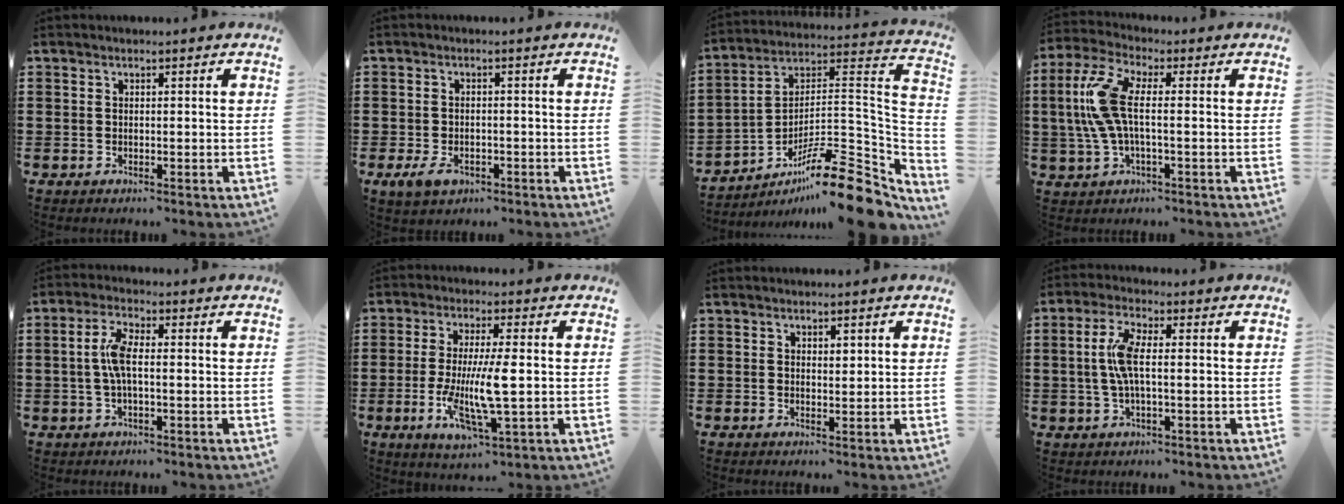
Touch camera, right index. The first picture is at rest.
{"total": 2.9, "force": [-1.4, 1.7, 1.8], "torque": [-0.047, -0.005, -0.031]}
{"total": 16.3, "force": [-11.3, 3.1, 11.4], "torque": [-0.155, 0.037, -0.202]}
{"total": 9.5, "force": [0.1, 3.5, 8.8], "torque": [-0.208, -0.013, -0.006]}
{"total": 5.3, "force": [-0.1, 1.7, 5.0], "torque": [-0.107, 0.003, -0.009]}
{"total": 9.5, "force": [-1.3, 1.9, 9.2], "torque": [-0.191, -0.017, -0.028]}
{"total": 1.1, "force": [0.8, 0.6, 0.5], "torque": [-0.001, 0.000, 0.013]}
{"total": 6.2, "force": [0.0, 1.9, 5.9], "torque": [-0.130, -0.001, -0.008]}